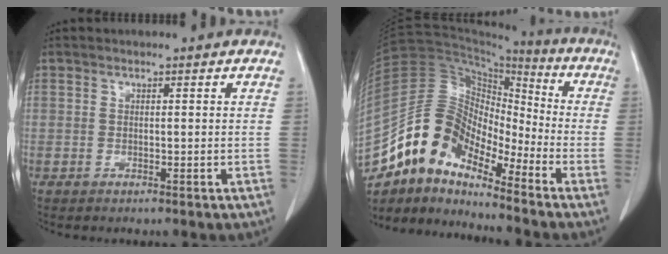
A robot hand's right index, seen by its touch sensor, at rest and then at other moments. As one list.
[{"total": 15.0, "force": [-10.9, 6.3, 8.1], "torque": [-0.154, 0.061, -0.202]}]